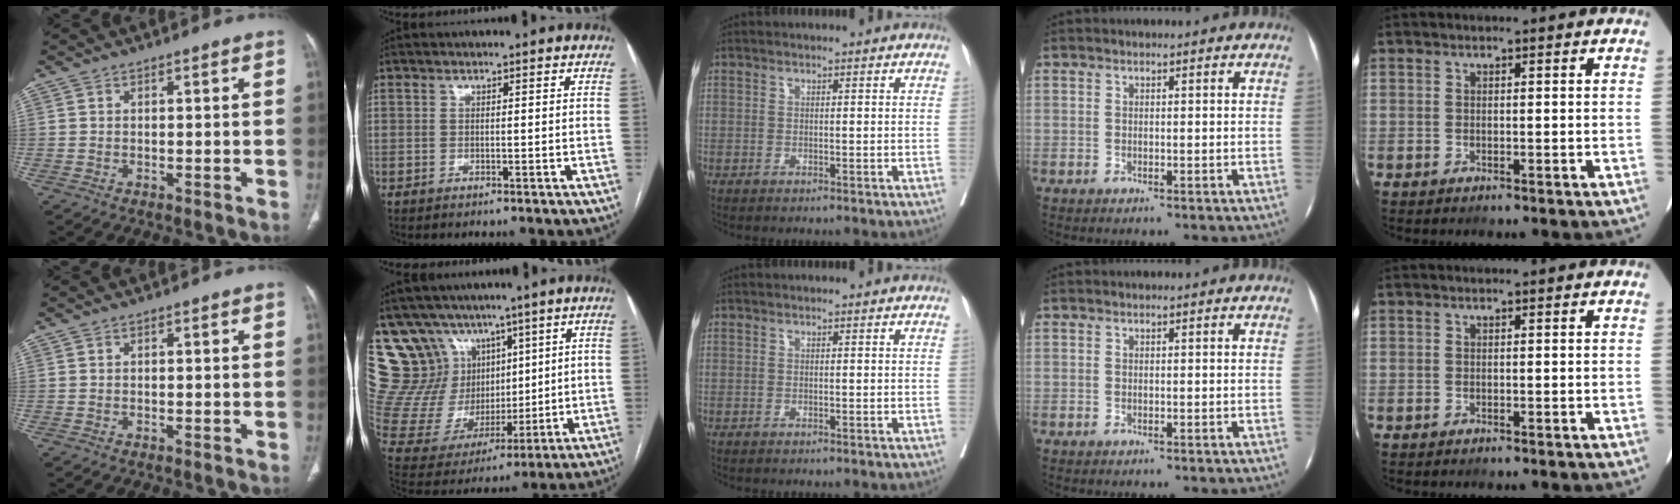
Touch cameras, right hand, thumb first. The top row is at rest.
{"index": {"total": 17.9, "force": [11.0, 12.6, 6.1], "torque": [-0.133, 0.055, 0.230]}}